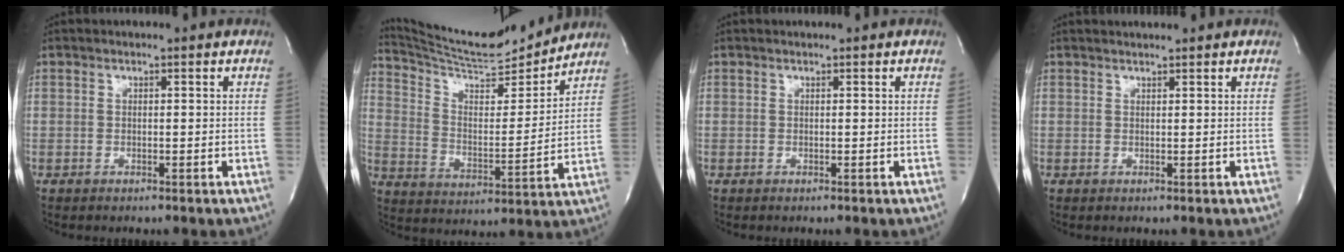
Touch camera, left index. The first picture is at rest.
{"total": 15.7, "force": [15.1, 1.0, 4.3], "torque": [-0.085, -0.010, 0.248]}
{"total": 0.0}
{"total": 1.4, "force": [1.4, -0.1, 0.3], "torque": [-0.004, 0.009, 0.026]}